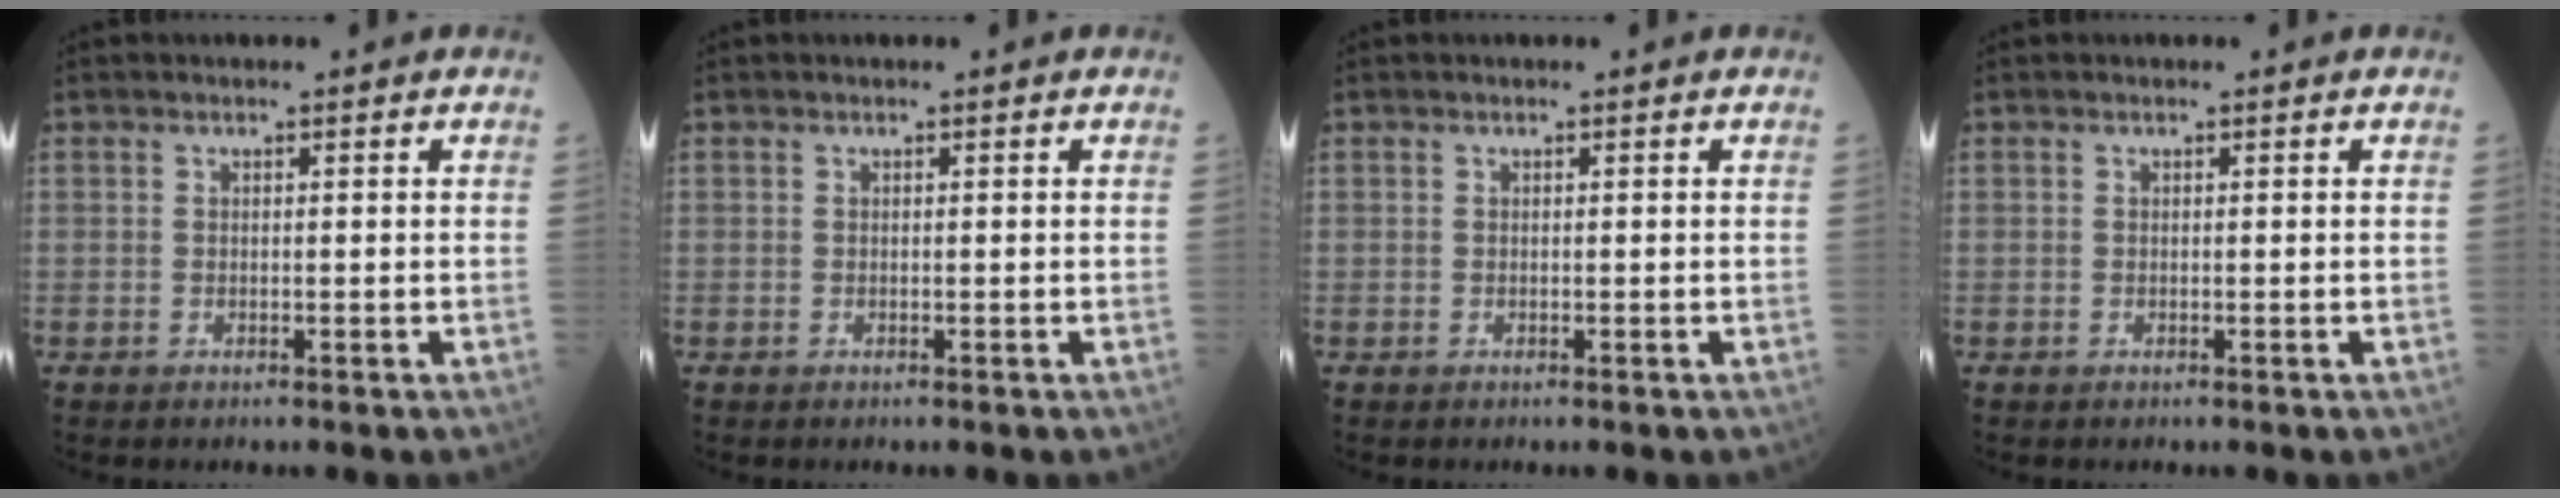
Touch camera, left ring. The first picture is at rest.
{"total": 0.0}
{"total": 0.0}
{"total": 0.0}